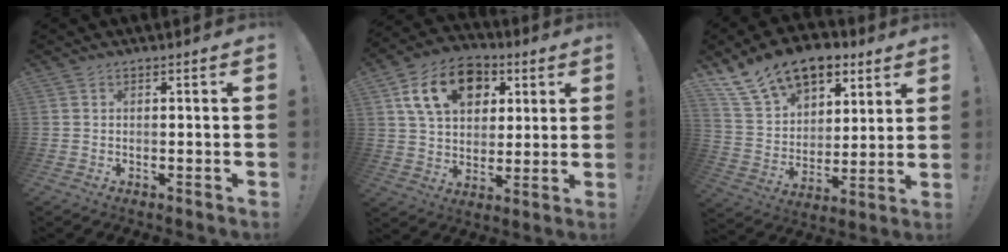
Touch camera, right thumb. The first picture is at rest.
{"total": 16.7, "force": [6.5, 11.9, 9.7], "torque": [-0.146, -0.017, 0.124]}
{"total": 17.7, "force": [11.4, 10.9, 8.0], "torque": [-0.137, -0.065, 0.220]}